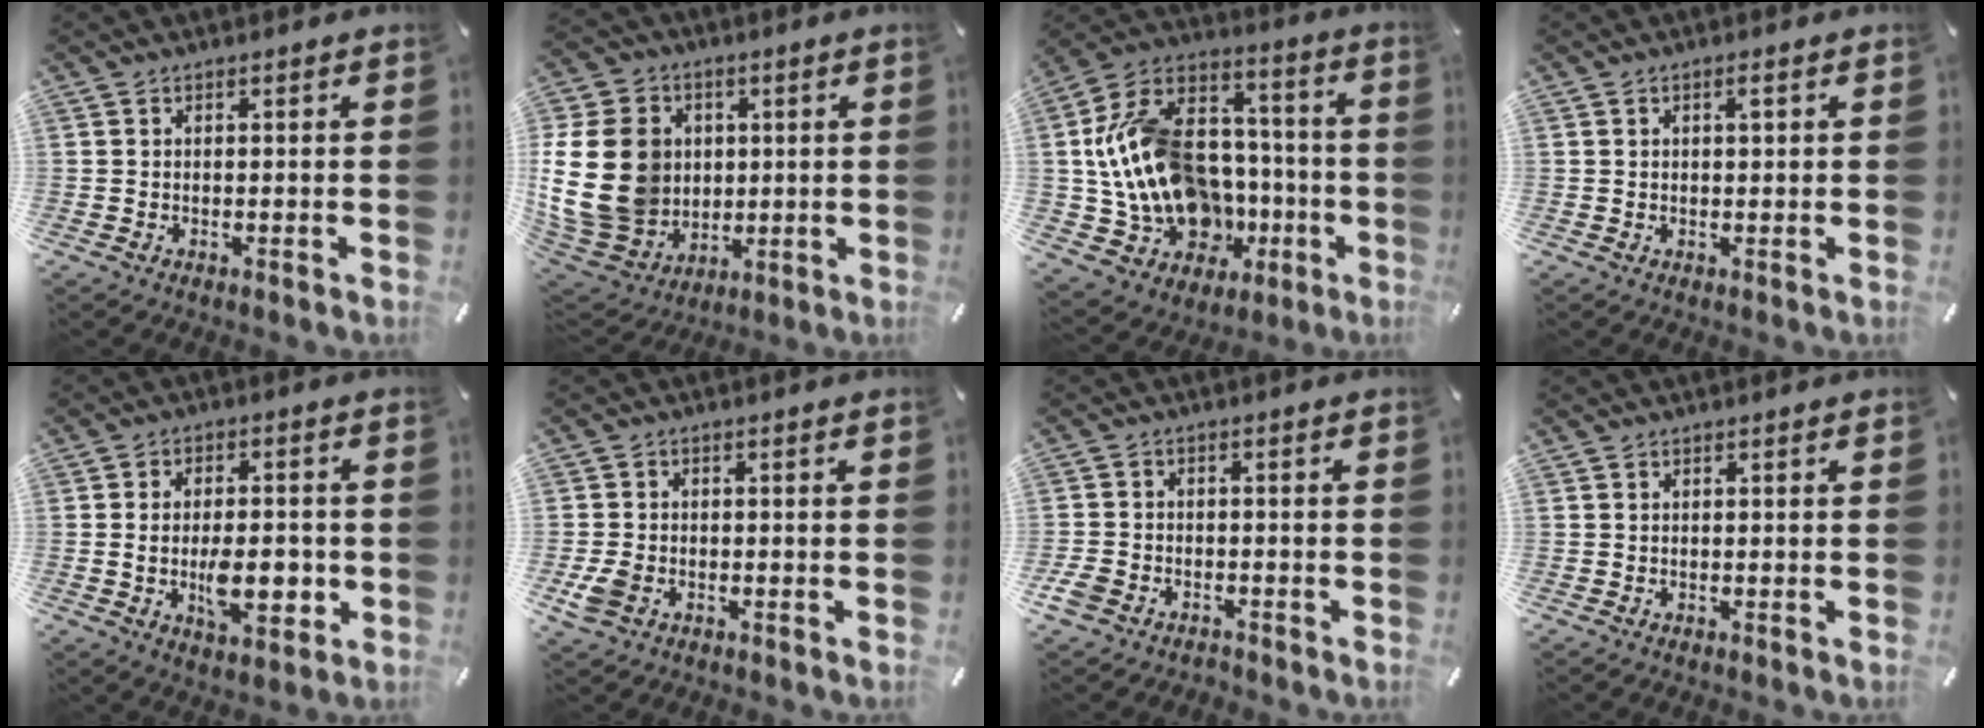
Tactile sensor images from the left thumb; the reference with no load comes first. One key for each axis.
{"total": 20.9, "fx": 1.9, "fy": 17.2, "fz": 11.8, "tx": -0.250, "ty": -0.008, "tz": 0.041}
{"total": 22.1, "fx": -2.6, "fy": 16.7, "fz": 14.2, "tx": -0.295, "ty": 0.001, "tz": -0.032}
{"total": 1.6, "fx": 0.6, "fy": 0.6, "fz": 1.4, "tx": -0.028, "ty": 0.003, "tz": 0.009}
{"total": 10.7, "fx": -1.7, "fy": 6.4, "fz": 8.4, "tx": -0.125, "ty": 0.001, "tz": -0.028}
{"total": 5.0, "fx": -1.6, "fy": 4.2, "fz": 2.3, "tx": -0.056, "ty": 0.005, "tz": -0.030}
{"total": 4.3, "fx": -2.9, "fy": 2.8, "fz": 1.5, "tx": -0.043, "ty": 0.011, "tz": -0.059}
{"total": 0.0}